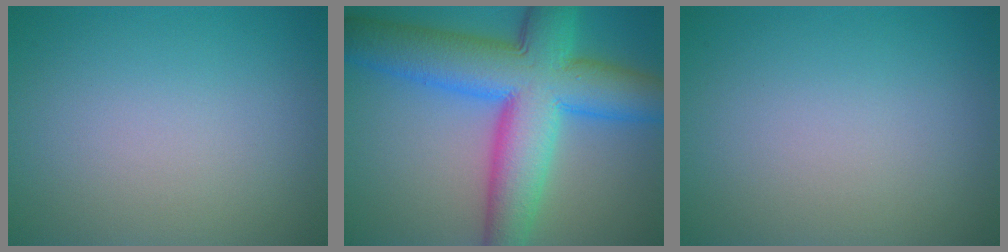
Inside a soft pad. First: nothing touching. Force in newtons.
{"total": 12.6, "press": 12.6, "slide": 0.4}
{"total": 0.0}